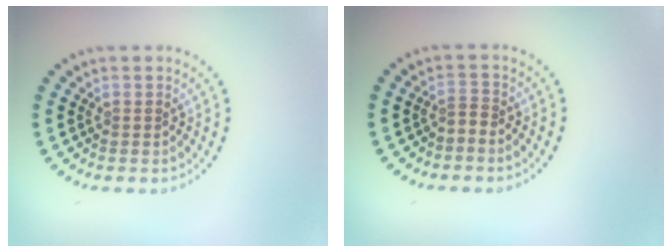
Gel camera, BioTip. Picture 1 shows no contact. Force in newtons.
{"total": 0.9, "press": 0.3, "slide": 0.9}